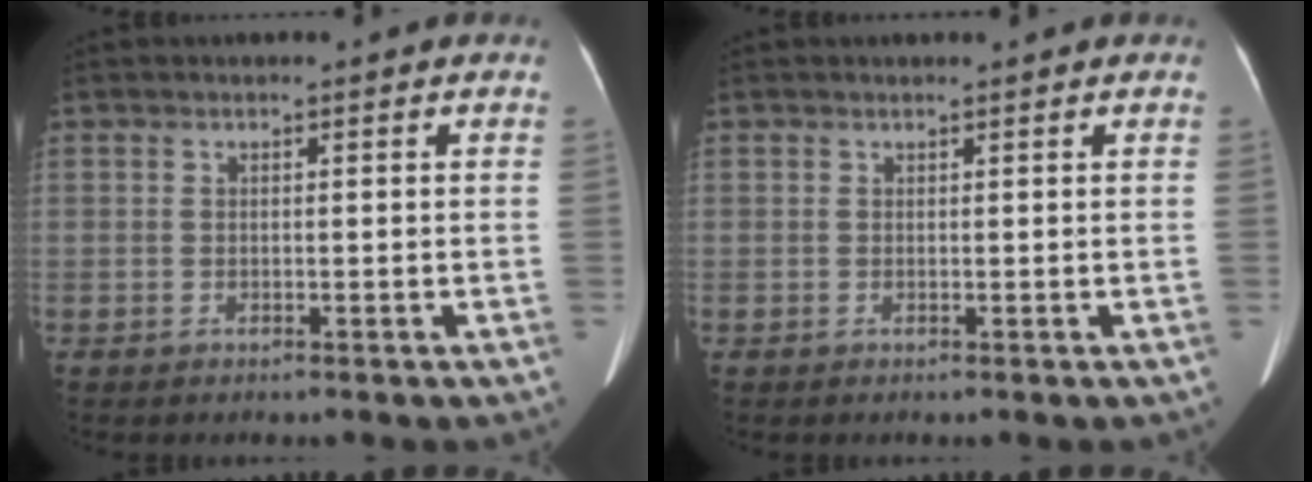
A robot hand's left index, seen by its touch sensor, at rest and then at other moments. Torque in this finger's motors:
{"motor_torque": [0.00, 0.11, -0.25, -0.03]}